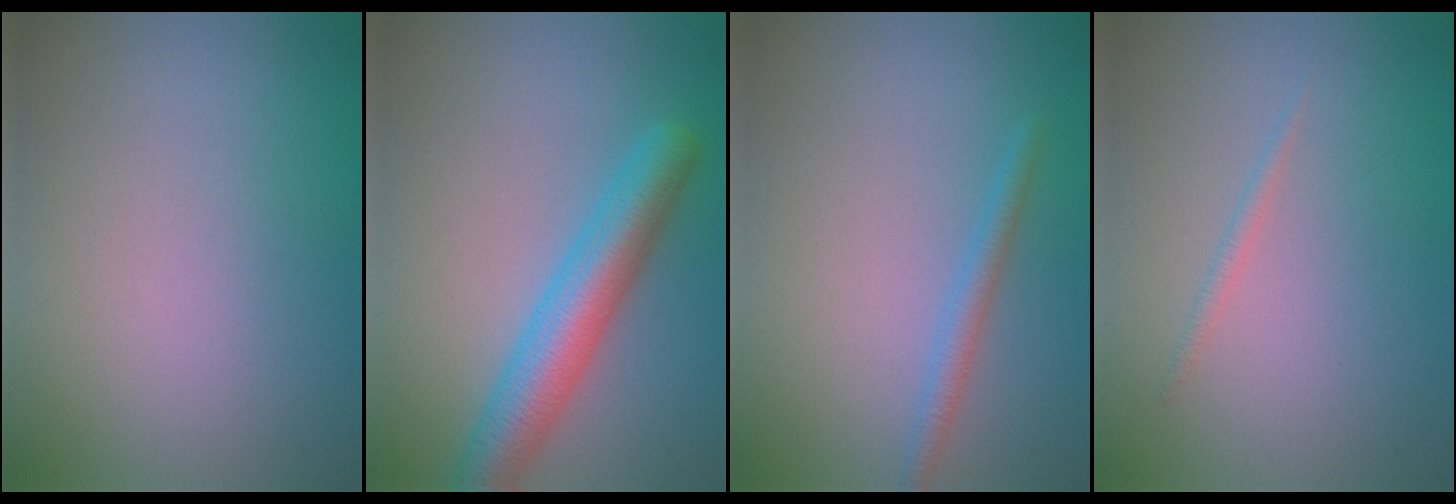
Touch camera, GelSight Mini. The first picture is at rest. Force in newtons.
{"total": 5.7, "press": 5.7, "slide": 0.2}
{"total": 1.7, "press": 1.7, "slide": 0.1}
{"total": 0.7, "press": 0.7, "slide": 0.1}